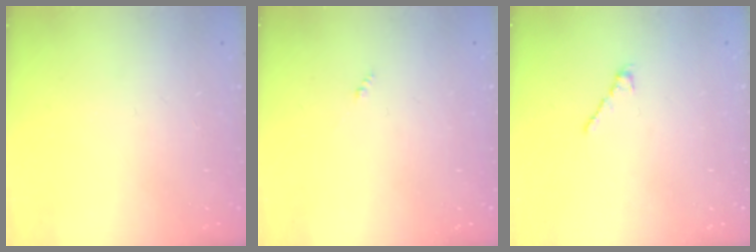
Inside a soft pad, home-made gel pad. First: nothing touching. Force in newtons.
{"total": 0.0}
{"total": 1.7, "press": 1.5, "slide": 0.6}